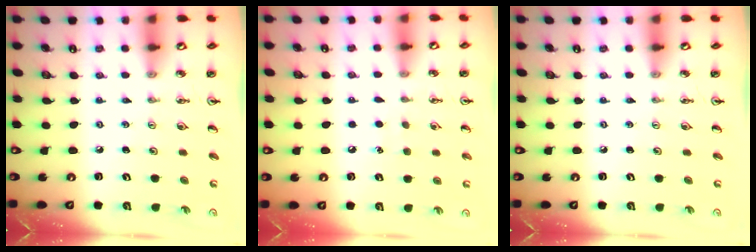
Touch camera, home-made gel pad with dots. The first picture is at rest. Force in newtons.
{"total": 5.5, "press": 5.4, "slide": 0.6}
{"total": 0.0}